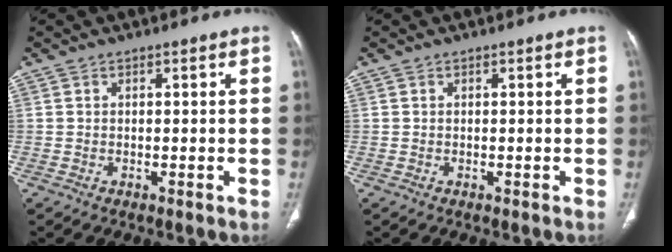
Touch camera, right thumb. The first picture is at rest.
{"total": 0.0}